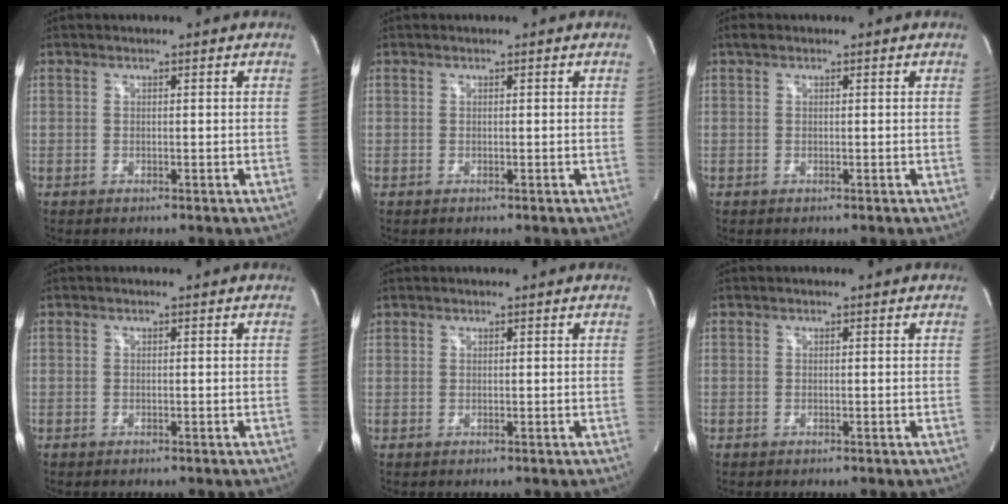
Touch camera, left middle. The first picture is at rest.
{"total": 0.0}
{"total": 0.9, "force": [0.6, 0.4, 0.5], "torque": [-0.016, 0.015, 0.009]}
{"total": 0.0}
{"total": 0.6, "force": [0.6, 0.3, 0.0], "torque": [-0.004, 0.006, 0.011]}
{"total": 0.0}